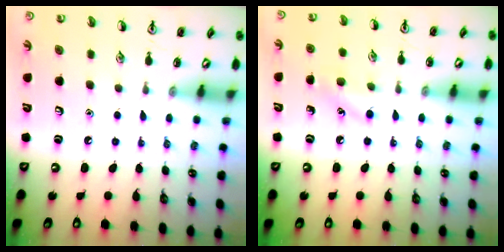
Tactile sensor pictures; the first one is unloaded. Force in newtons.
{"total": 8.0, "press": 7.8, "slide": 1.8}